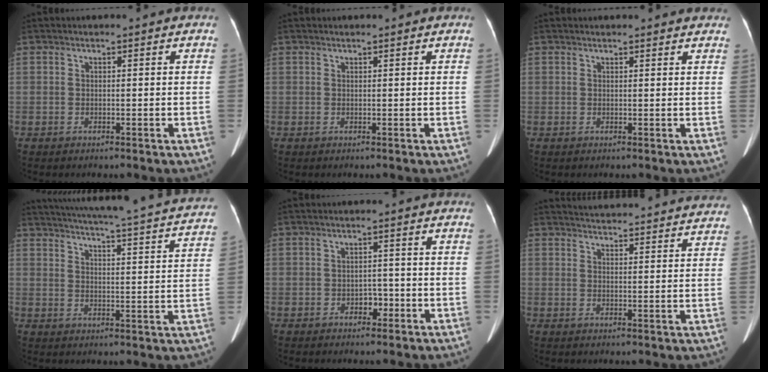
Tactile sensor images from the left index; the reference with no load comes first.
{"total": 0.7, "force": [0.6, 0.0, 0.2], "torque": [-0.009, 0.011, 0.014]}
{"total": 7.1, "force": [6.6, 1.3, 2.2], "torque": [-0.022, 0.020, 0.065]}
{"total": 26.6, "force": [24.4, 1.3, 10.4], "torque": [-0.166, -0.047, 0.295]}
{"total": 1.9, "force": [-0.9, 1.3, 1.0], "torque": [-0.012, 0.005, -0.012]}
{"total": 22.1, "force": [21.2, 2.5, 5.7], "torque": [-0.081, -0.024, 0.252]}